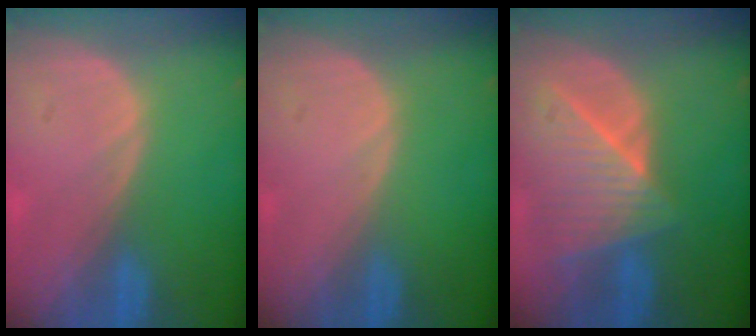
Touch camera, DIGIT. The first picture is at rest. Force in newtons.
{"total": 0.0}
{"total": 8.3, "press": 7.6, "slide": 3.5}